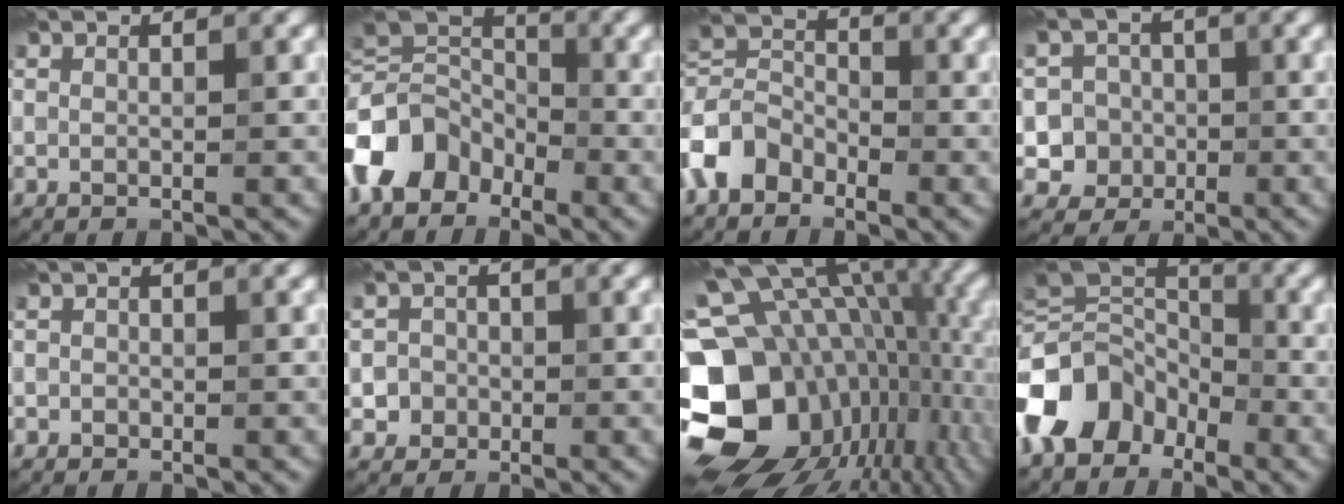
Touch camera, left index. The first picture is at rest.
{"total": 7.2, "force": [-3.3, 5.5, 3.3], "torque": [-0.058, 0.006, -0.084]}
{"total": 4.3, "force": [-2.6, 3.0, 1.7], "torque": [-0.036, 0.007, -0.068]}
{"total": 5.0, "force": [-1.3, 4.8, 0.8], "torque": [0.011, 0.007, -0.040]}
{"total": 0.6, "force": [-0.3, 0.5, 0.0], "torque": [0.004, -0.005, -0.006]}
{"total": 2.2, "force": [-0.6, 2.1, 0.3], "torque": [0.023, 0.002, -0.015]}
{"total": 21.0, "force": [-3.6, 15.5, 13.6], "torque": [-0.262, 0.001, -0.049]}
{"total": 10.0, "force": [-4.2, 7.5, 5.1], "torque": [-0.106, 0.004, -0.095]}